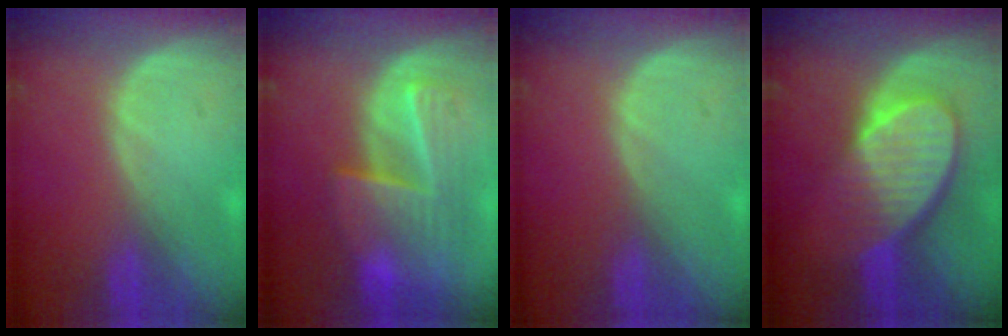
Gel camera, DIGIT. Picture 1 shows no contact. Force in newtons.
{"total": 8.7, "press": 8.1, "slide": 3.1}
{"total": 0.0}
{"total": 9.2, "press": 8.2, "slide": 4.1}